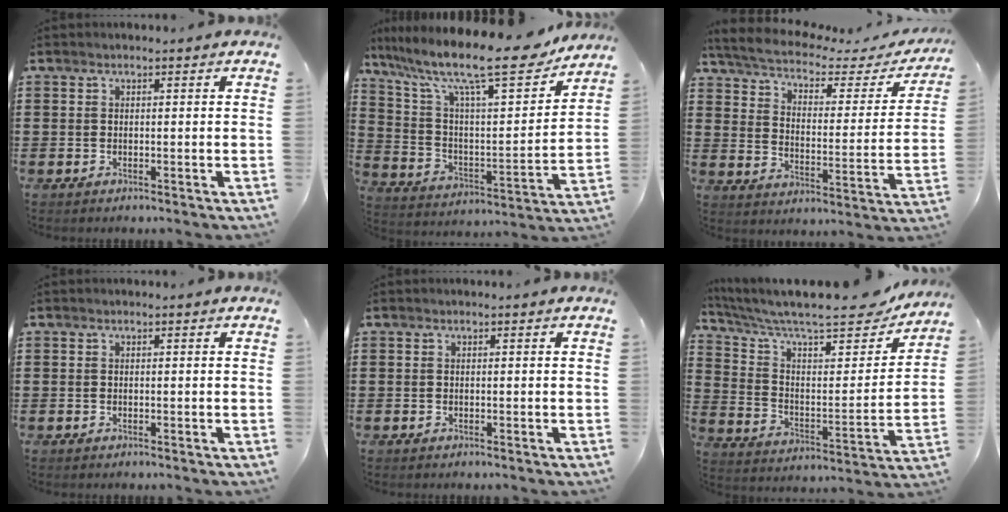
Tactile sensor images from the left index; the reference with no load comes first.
{"total": 16.0, "force": [12.4, 2.5, 9.9], "torque": [-0.198, -0.078, 0.197]}
{"total": 4.3, "force": [3.4, 1.2, 2.4], "torque": [-0.066, -0.024, 0.051]}
{"total": 0.0}
{"total": 0.0}
{"total": 10.4, "force": [8.8, 1.9, 5.1], "torque": [-0.130, -0.057, 0.146]}